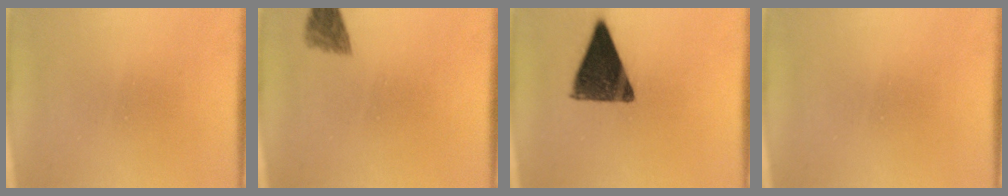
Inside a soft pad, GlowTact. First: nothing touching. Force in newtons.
{"total": 2.0}
{"total": 12.7}
{"total": 0.0}